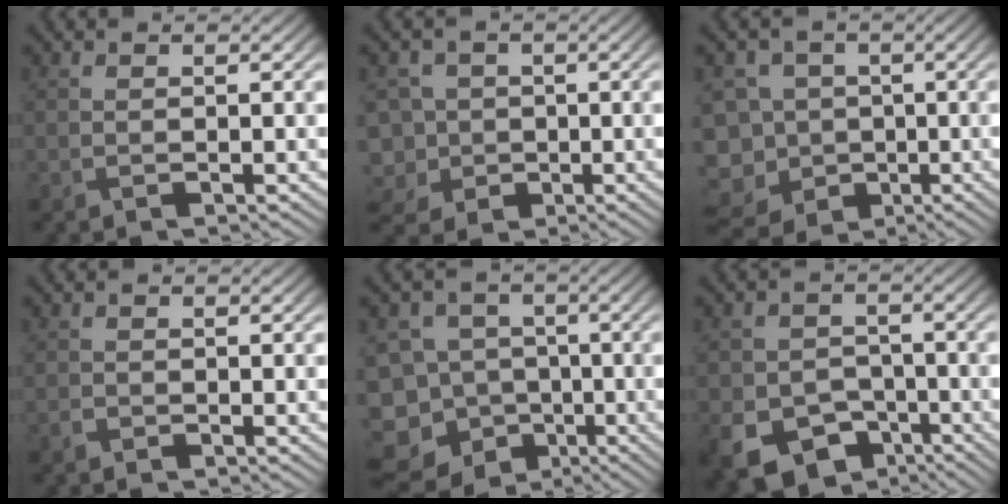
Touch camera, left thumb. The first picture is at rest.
{"total": 7.3, "force": [-2.3, 6.4, 2.7], "torque": [-0.087, -0.008, -0.064]}
{"total": 12.6, "force": [-5.1, 10.5, 4.6], "torque": [-0.143, -0.011, -0.106]}
{"total": 0.7, "force": [-0.4, 0.5, 0.2], "torque": [-0.004, -0.002, -0.010]}
{"total": 14.5, "force": [-8.6, 10.8, 4.5], "torque": [-0.133, -0.022, -0.138]}
{"total": 10.4, "force": [-5.9, 7.5, 4.2], "torque": [-0.091, -0.038, -0.097]}